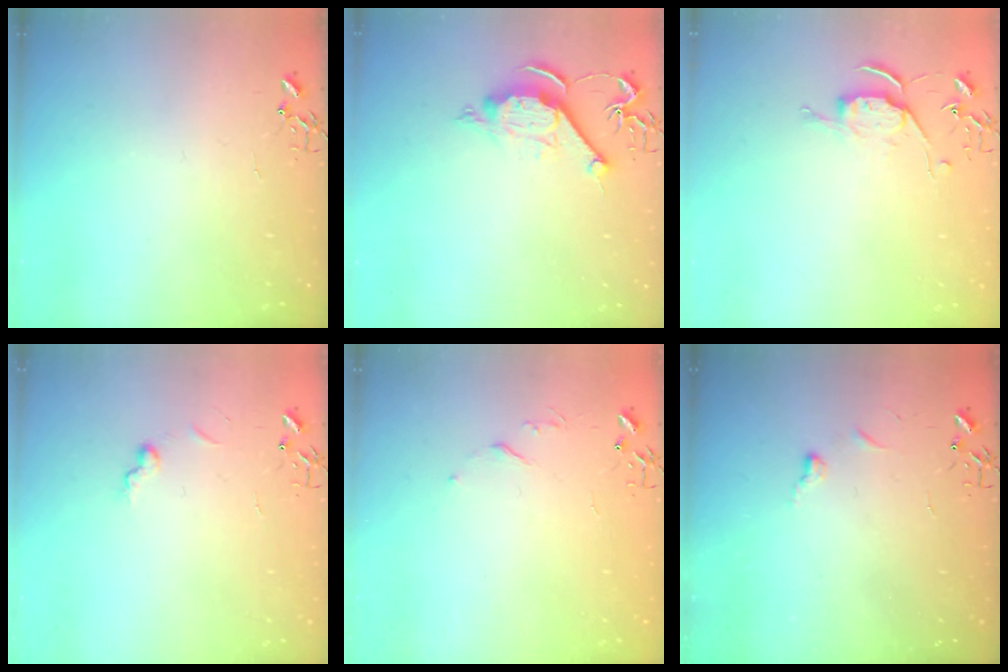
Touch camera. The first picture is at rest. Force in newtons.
{"total": 10.3, "press": 10.3, "slide": 0.6}
{"total": 6.6, "press": 6.5, "slide": 0.7}
{"total": 6.1, "press": 6.1, "slide": 0.6}
{"total": 3.8, "press": 3.7, "slide": 0.6}
{"total": 4.9, "press": 4.8, "slide": 0.6}